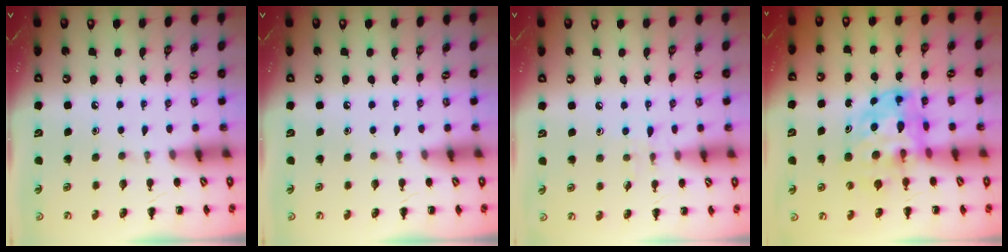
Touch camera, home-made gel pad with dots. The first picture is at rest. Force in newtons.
{"total": 0.0}
{"total": 5.9, "press": 5.5, "slide": 2.2}
{"total": 10.5, "press": 10.0, "slide": 3.4}